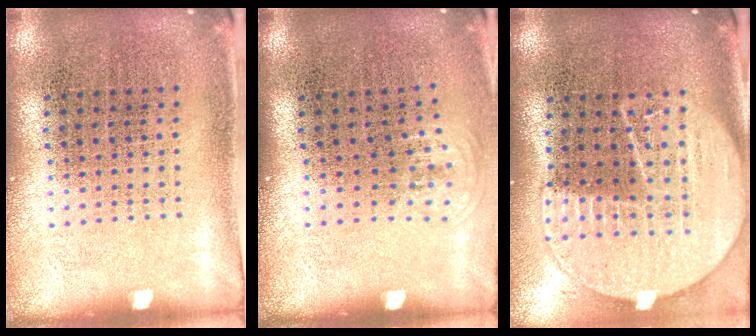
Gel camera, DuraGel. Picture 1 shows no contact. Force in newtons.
{"total": 0.7, "press": 0.5, "slide": 0.4}
{"total": 2.1, "press": 1.8, "slide": 1.0}